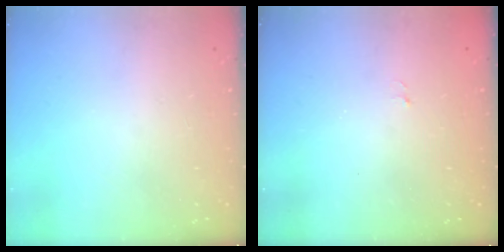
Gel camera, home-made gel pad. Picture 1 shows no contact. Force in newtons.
{"total": 2.8, "press": 2.6, "slide": 0.8}